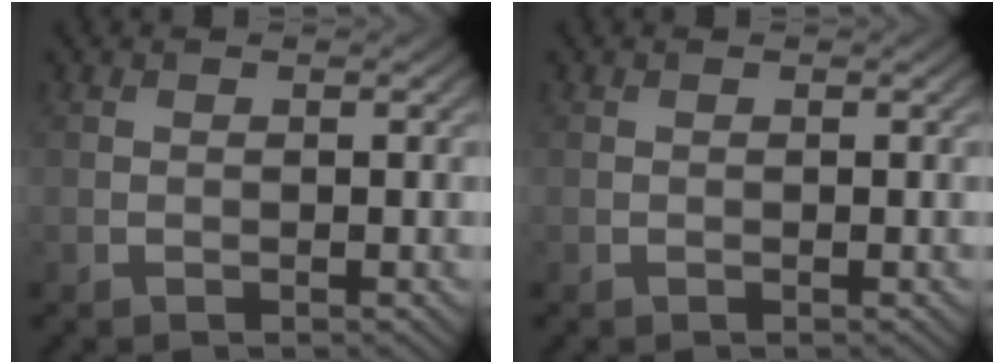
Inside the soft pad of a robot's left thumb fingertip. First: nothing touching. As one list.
[{"total": 0.0}]